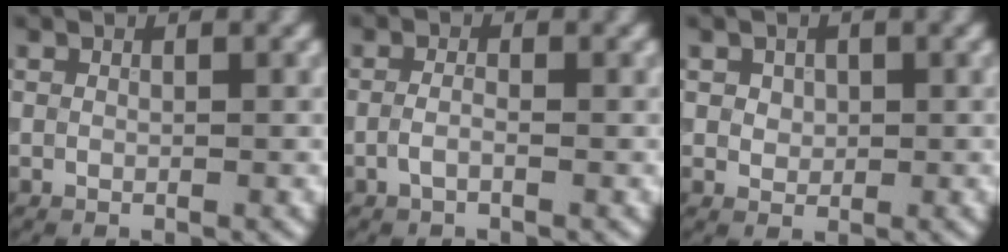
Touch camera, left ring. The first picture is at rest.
{"total": 1.3, "force": [-0.6, 0.4, 1.0], "torque": [-0.027, -0.003, -0.018]}
{"total": 1.7, "force": [0.5, 1.4, 0.8], "torque": [-0.017, 0.003, 0.013]}